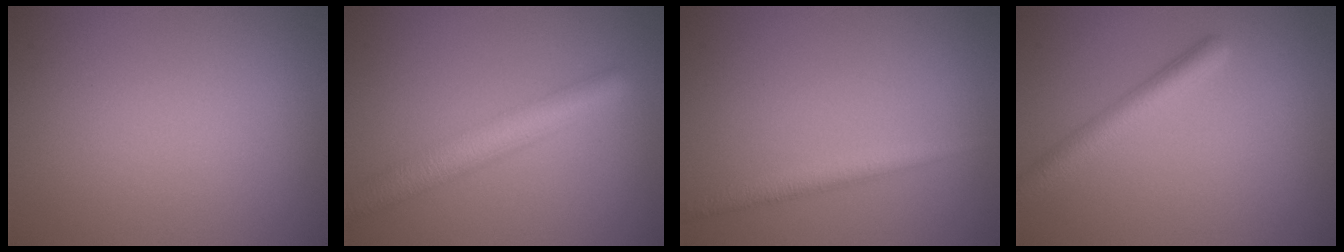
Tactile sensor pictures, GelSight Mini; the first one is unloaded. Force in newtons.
{"total": 4.6, "press": 4.6, "slide": 0.1}
{"total": 2.1, "press": 2.1, "slide": 0.0}
{"total": 3.0, "press": 3.0, "slide": 0.1}